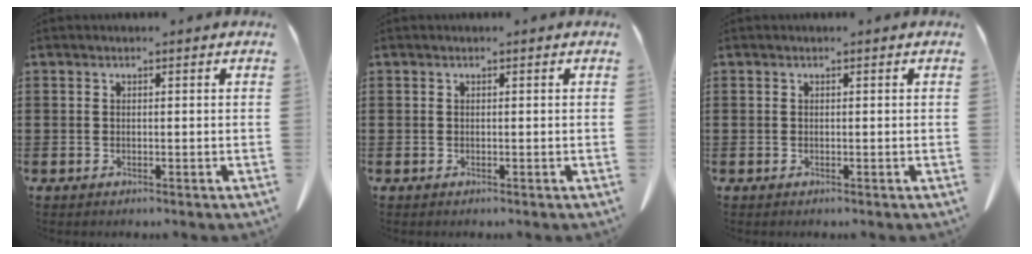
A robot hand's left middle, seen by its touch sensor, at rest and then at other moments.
{"total": 0.0}
{"total": 0.0}